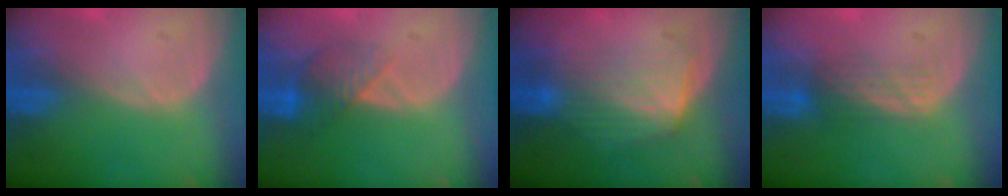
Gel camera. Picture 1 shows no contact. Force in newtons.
{"total": 4.2, "press": 4.1, "slide": 0.8}
{"total": 6.3, "press": 6.1, "slide": 1.6}
{"total": 3.5, "press": 3.1, "slide": 1.7}